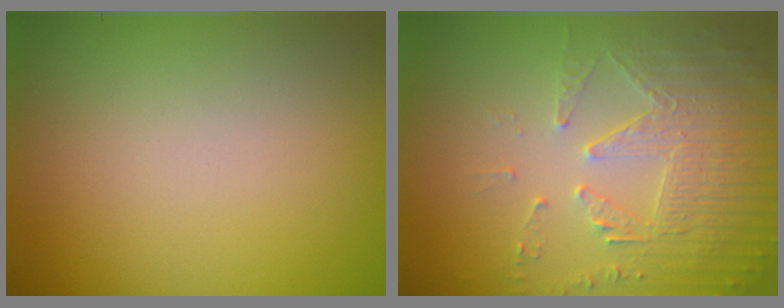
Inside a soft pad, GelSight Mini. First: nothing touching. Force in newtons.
{"total": 5.6, "press": 3.7, "slide": 4.2}